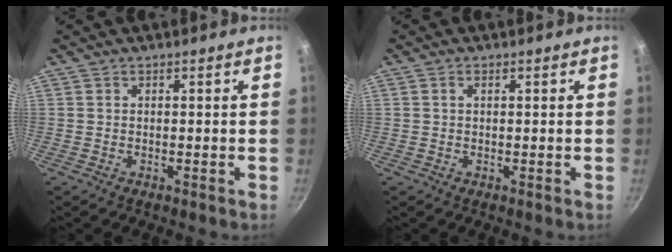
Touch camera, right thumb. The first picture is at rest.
{"total": 0.9, "force": [0.3, 0.5, 0.7], "torque": [-0.011, 0.004, 0.005]}